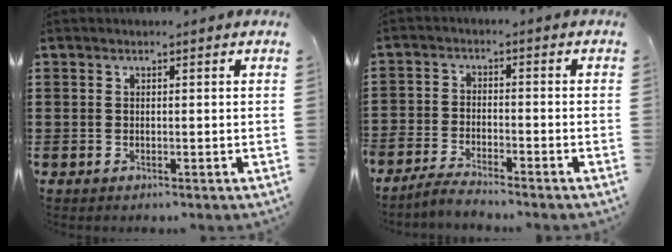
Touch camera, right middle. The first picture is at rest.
{"total": 3.2, "force": [-3.1, 0.3, 0.6], "torque": [-0.021, 0.006, -0.068]}